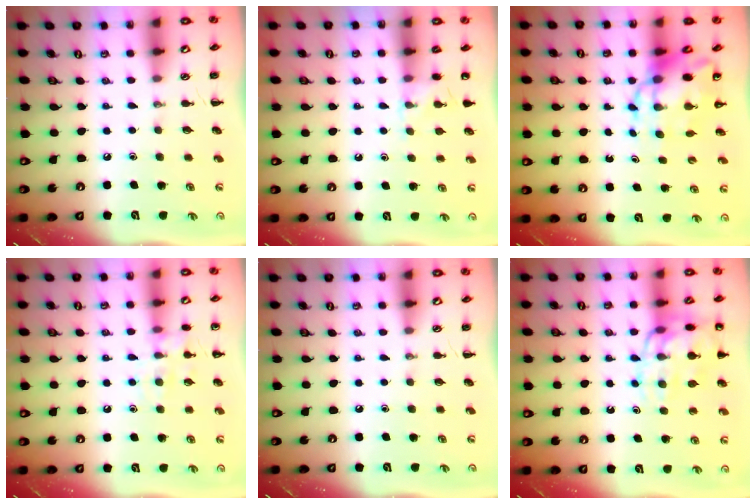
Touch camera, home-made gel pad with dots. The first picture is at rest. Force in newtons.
{"total": 5.8, "press": 5.5, "slide": 1.7}
{"total": 9.9, "press": 9.5, "slide": 2.8}
{"total": 9.2, "press": 9.2, "slide": 0.6}
{"total": 0.0}
{"total": 14.6, "press": 14.5, "slide": 1.8}